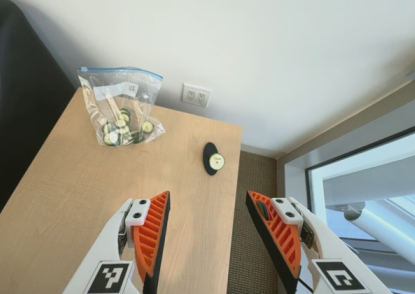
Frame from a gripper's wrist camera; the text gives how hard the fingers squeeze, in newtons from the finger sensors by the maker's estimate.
{"total": 0.0}